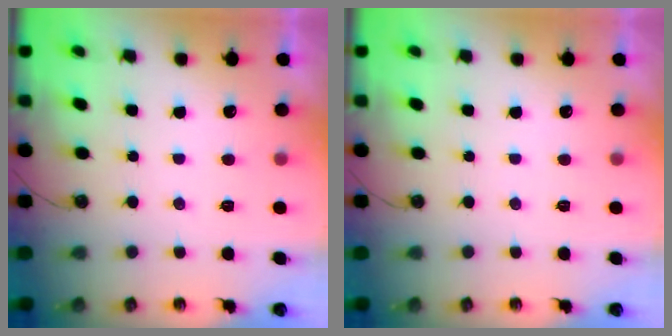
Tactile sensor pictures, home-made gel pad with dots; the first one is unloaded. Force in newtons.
{"total": 0.0}